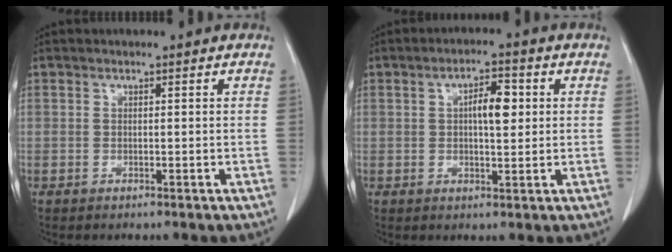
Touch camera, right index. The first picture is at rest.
{"total": 5.2, "force": [1.1, 1.8, 4.7], "torque": [-0.075, 0.009, 0.017]}